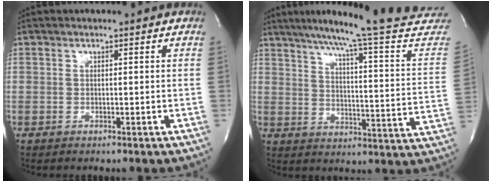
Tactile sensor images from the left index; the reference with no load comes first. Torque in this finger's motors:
{"motor_torque": [-0.03, -0.43, 0.20, 0.08]}